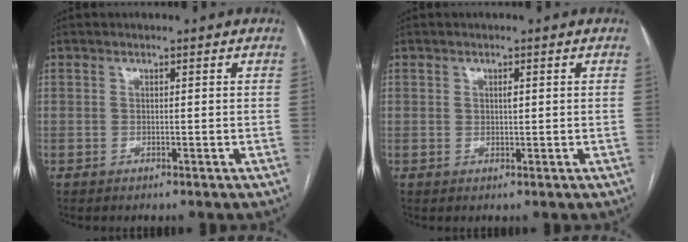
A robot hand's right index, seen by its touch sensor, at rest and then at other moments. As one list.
[{"total": 1.0, "force": [0.3, 0.4, 0.9], "torque": [-0.015, -0.001, 0.005]}]